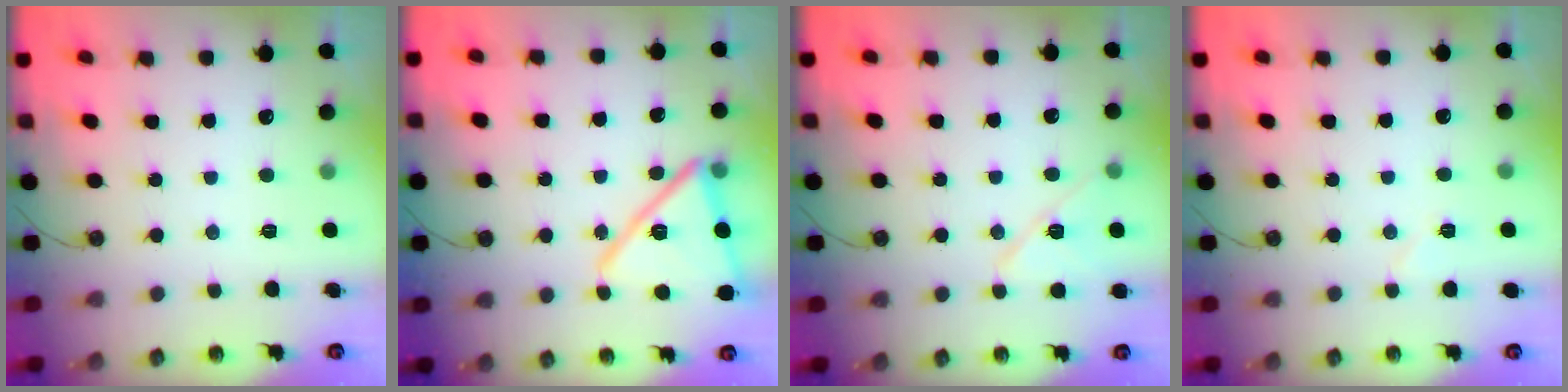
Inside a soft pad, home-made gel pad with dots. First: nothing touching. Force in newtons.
{"total": 17.7, "press": 17.7, "slide": 0.9}
{"total": 9.5, "press": 9.4, "slide": 1.4}
{"total": 3.9, "press": 3.3, "slide": 1.9}